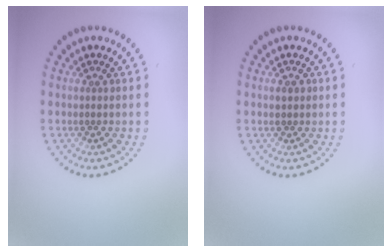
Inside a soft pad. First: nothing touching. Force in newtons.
{"total": 1.0, "press": 1.0, "slide": 0.1}